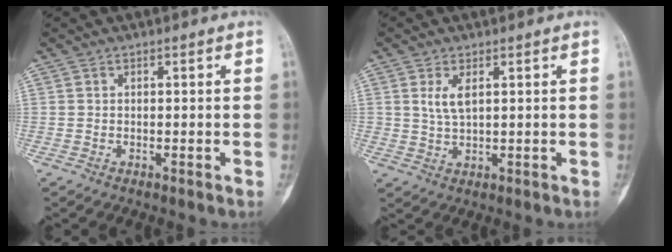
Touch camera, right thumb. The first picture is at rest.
{"total": 3.7, "force": [1.4, 1.6, 3.0], "torque": [-0.060, -0.006, 0.032]}